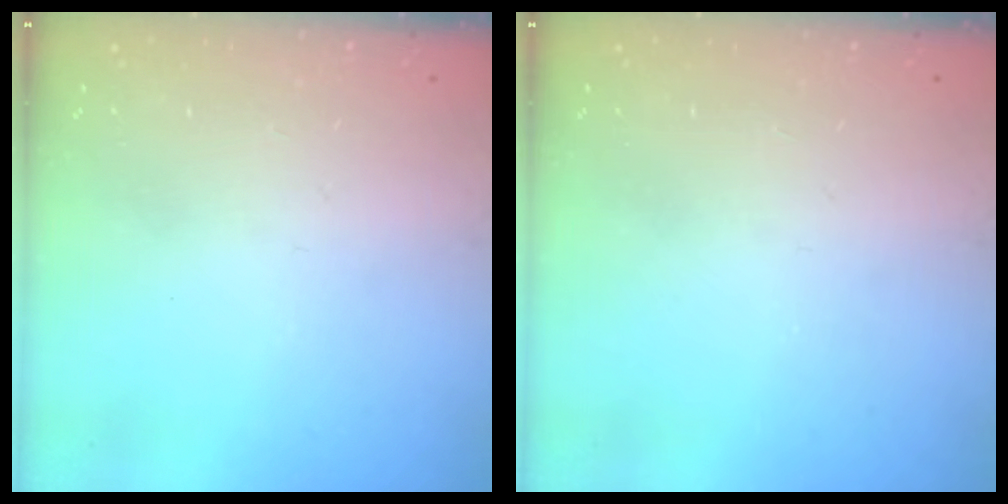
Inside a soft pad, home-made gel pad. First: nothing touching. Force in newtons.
{"total": 0.0}